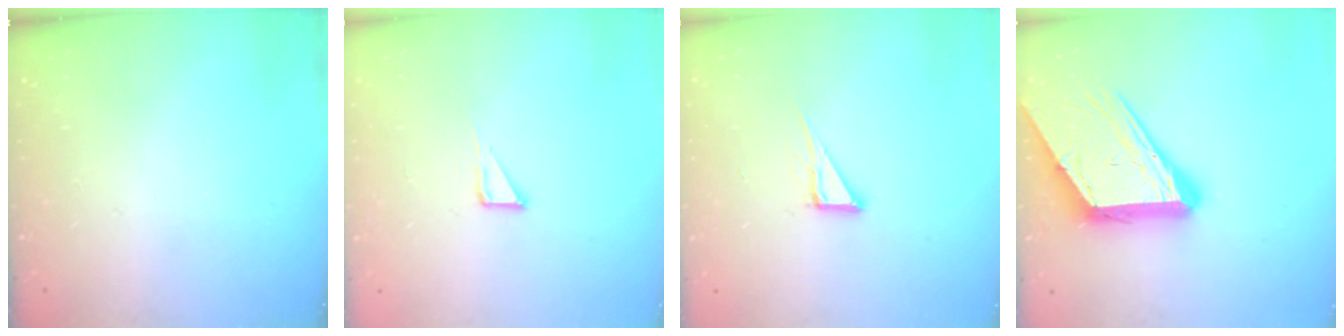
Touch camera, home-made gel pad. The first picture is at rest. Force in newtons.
{"total": 3.6, "press": 3.6, "slide": 0.3}
{"total": 6.0, "press": 6.0, "slide": 0.4}
{"total": 16.3, "press": 16.2, "slide": 1.9}